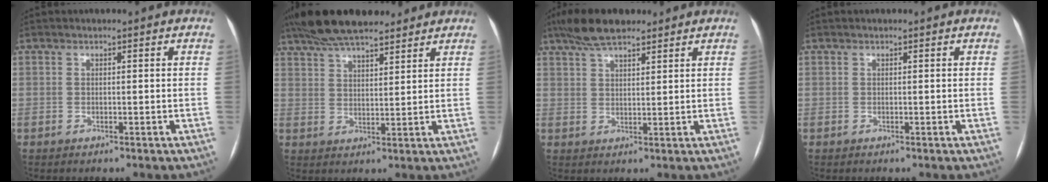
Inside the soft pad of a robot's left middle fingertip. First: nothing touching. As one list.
[{"total": 14.1, "force": [11.6, 3.7, 7.2], "torque": [-0.133, 0.038, 0.192]}, {"total": 7.0, "force": [5.4, 2.1, 4.0], "torque": [-0.080, 0.022, 0.096]}, {"total": 0.0}]